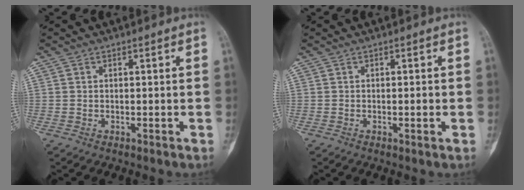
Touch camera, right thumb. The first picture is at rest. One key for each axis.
{"total": 1.3, "fx": -0.2, "fy": 0.3, "fz": 1.2, "tx": -0.019, "ty": -0.002, "tz": -0.003}